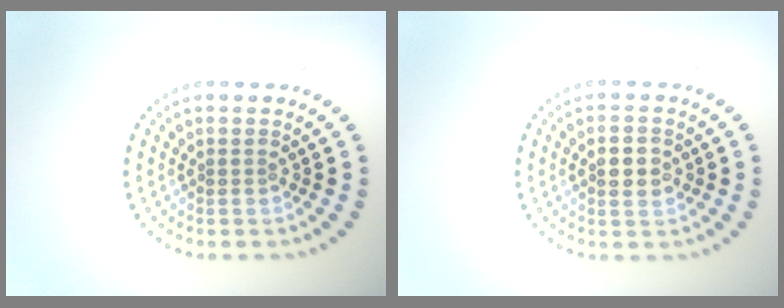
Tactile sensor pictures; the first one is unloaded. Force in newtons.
{"total": 2.8, "press": 2.8, "slide": 0.0}